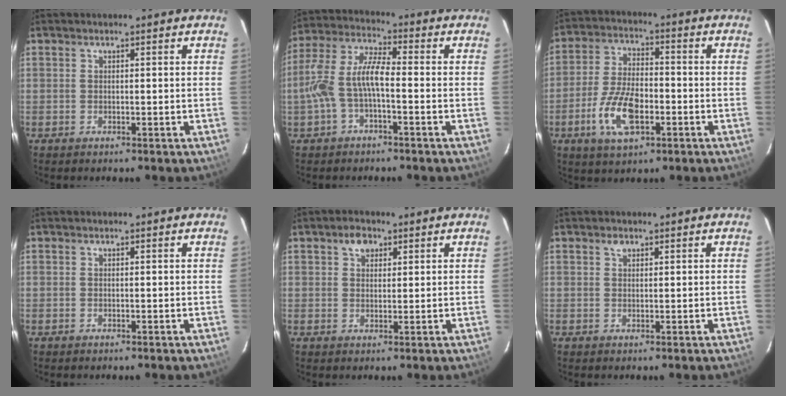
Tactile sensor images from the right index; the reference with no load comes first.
{"total": 8.7, "force": [-2.5, 2.7, 7.9], "torque": [-0.179, 0.015, -0.047]}
{"total": 11.4, "force": [-4.3, 5.2, 9.2], "torque": [-0.195, -0.003, -0.076]}
{"total": 0.0}
{"total": 3.3, "force": [1.7, 2.3, 1.6], "torque": [-0.022, 0.011, 0.029]}
{"total": 1.2, "force": [0.7, 0.8, 0.5], "torque": [-0.008, 0.004, 0.013]}